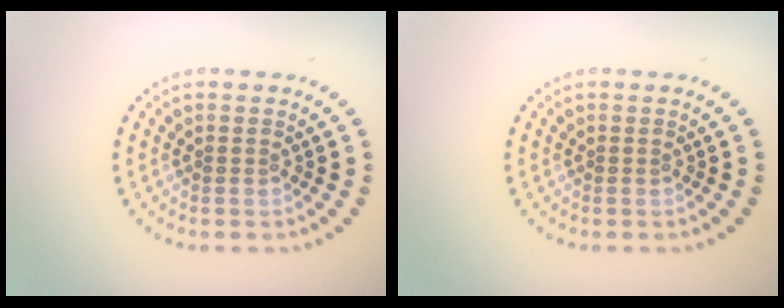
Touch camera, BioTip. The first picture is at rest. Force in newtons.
{"total": 0.0}